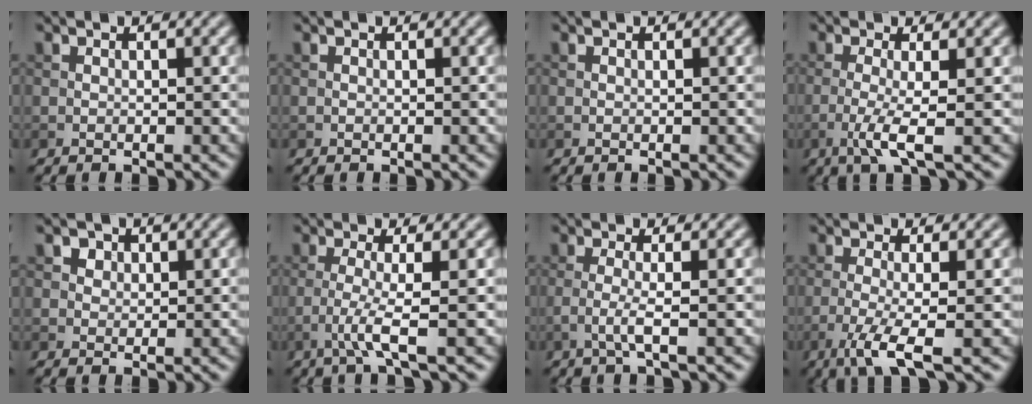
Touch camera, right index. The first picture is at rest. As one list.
[{"total": 0.0}, {"total": 0.0}, {"total": 3.5, "force": [-1.1, 0.5, 3.3], "torque": [-0.066, -0.002, -0.029]}, {"total": 2.7, "force": [1.6, 1.9, 1.1], "torque": [-0.024, -0.003, 0.026]}, {"total": 3.1, "force": [-1.2, 0.2, 2.9], "torque": [-0.061, 0.002, -0.033]}, {"total": 2.2, "force": [-0.6, 0.3, 2.1], "torque": [-0.045, 0.002, -0.021]}, {"total": 4.6, "force": [-1.9, 0.8, 4.0], "torque": [-0.077, -0.006, -0.046]}]